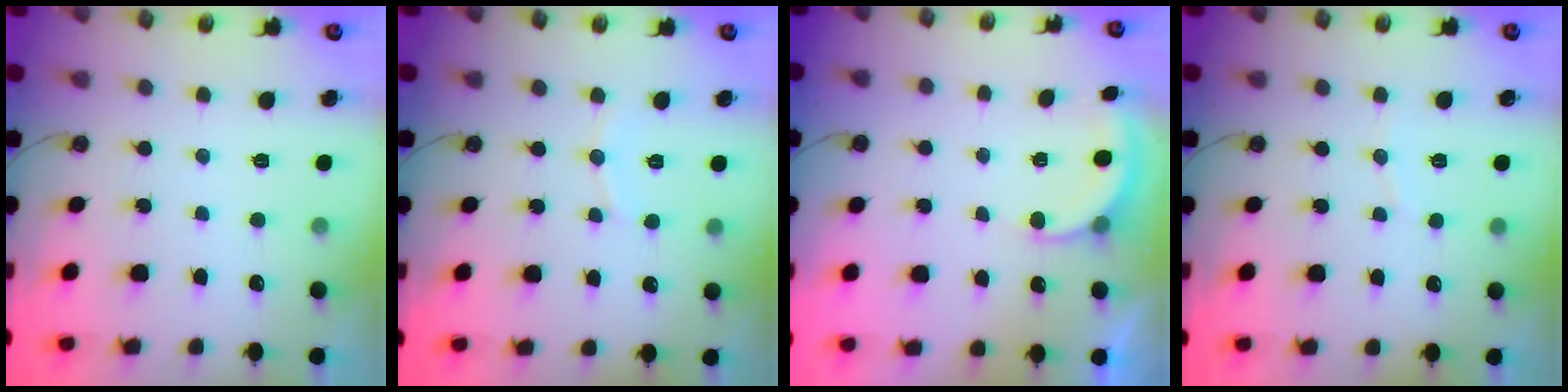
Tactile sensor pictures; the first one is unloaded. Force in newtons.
{"total": 5.6, "press": 5.6, "slide": 0.4}
{"total": 3.5, "press": 3.4, "slide": 0.8}
{"total": 4.0, "press": 3.9, "slide": 0.3}